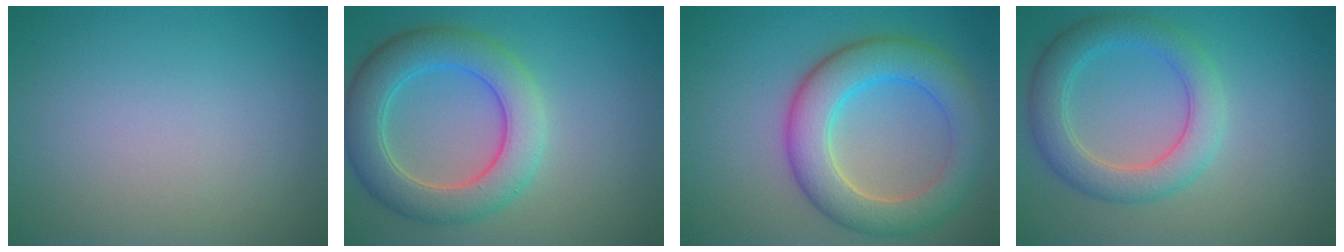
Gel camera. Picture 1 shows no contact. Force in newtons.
{"total": 6.6, "press": 6.5, "slide": 0.5}
{"total": 7.1, "press": 7.1, "slide": 0.4}
{"total": 4.6, "press": 4.6, "slide": 0.2}